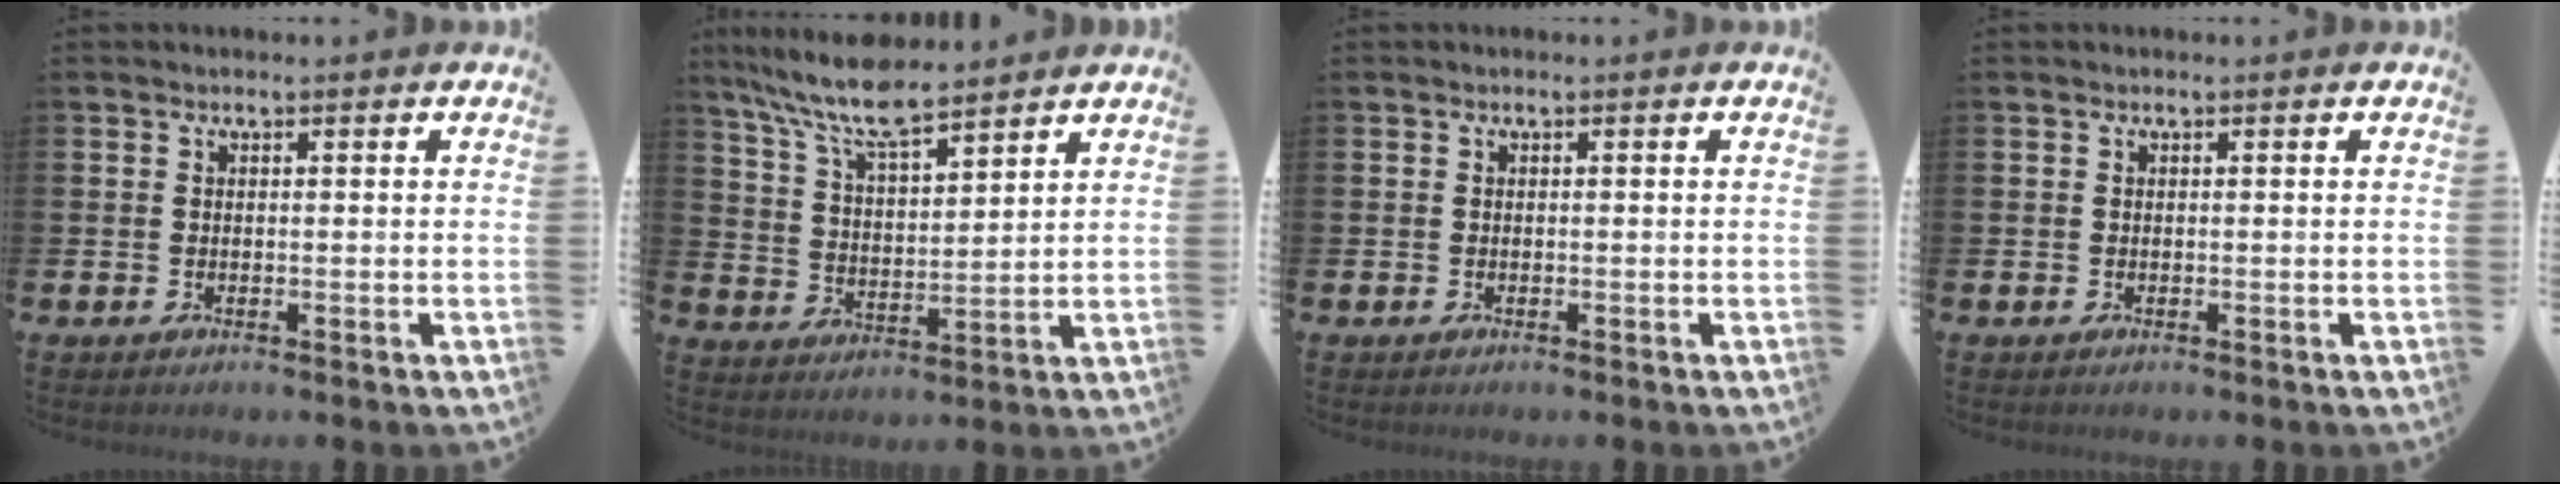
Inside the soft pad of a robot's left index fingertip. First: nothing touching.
{"total": 8.8, "force": [7.8, 1.7, 3.8], "torque": [-0.097, -0.035, 0.140]}
{"total": 0.0}
{"total": 0.0}